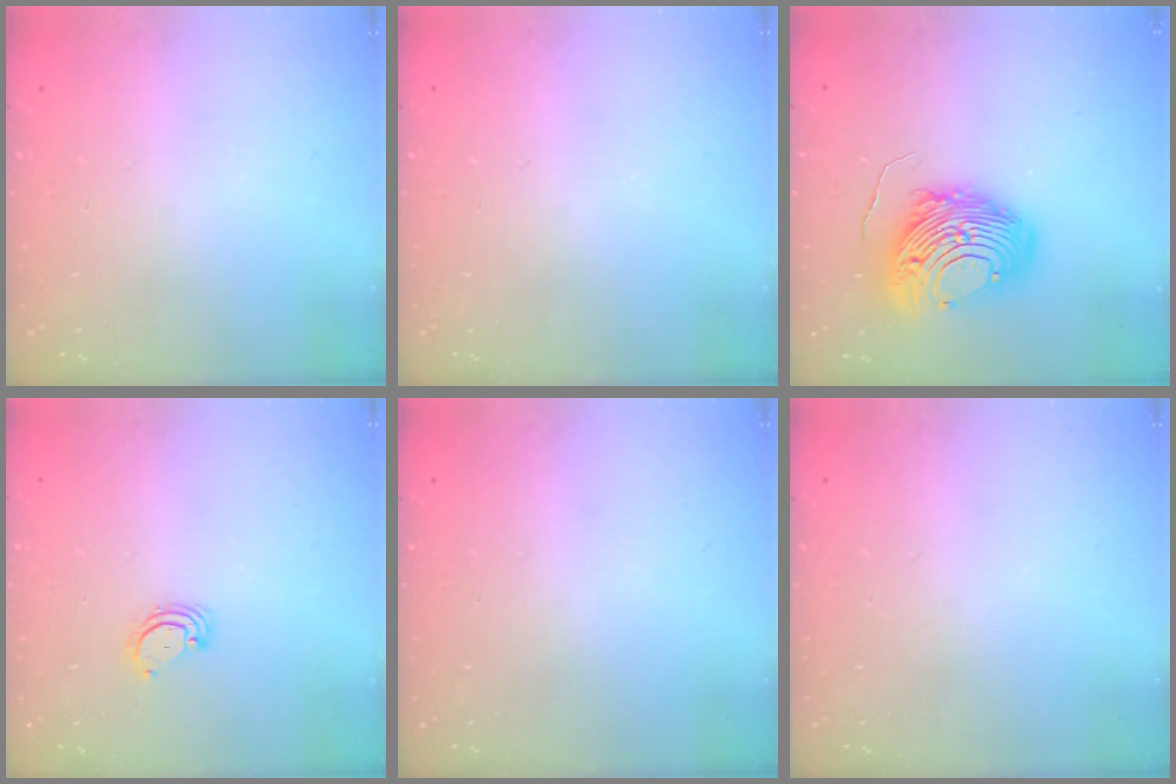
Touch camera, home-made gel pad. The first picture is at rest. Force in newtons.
{"total": 0.0}
{"total": 14.7, "press": 14.6, "slide": 1.4}
{"total": 2.8, "press": 2.8, "slide": 0.2}
{"total": 0.0}
{"total": 0.0}